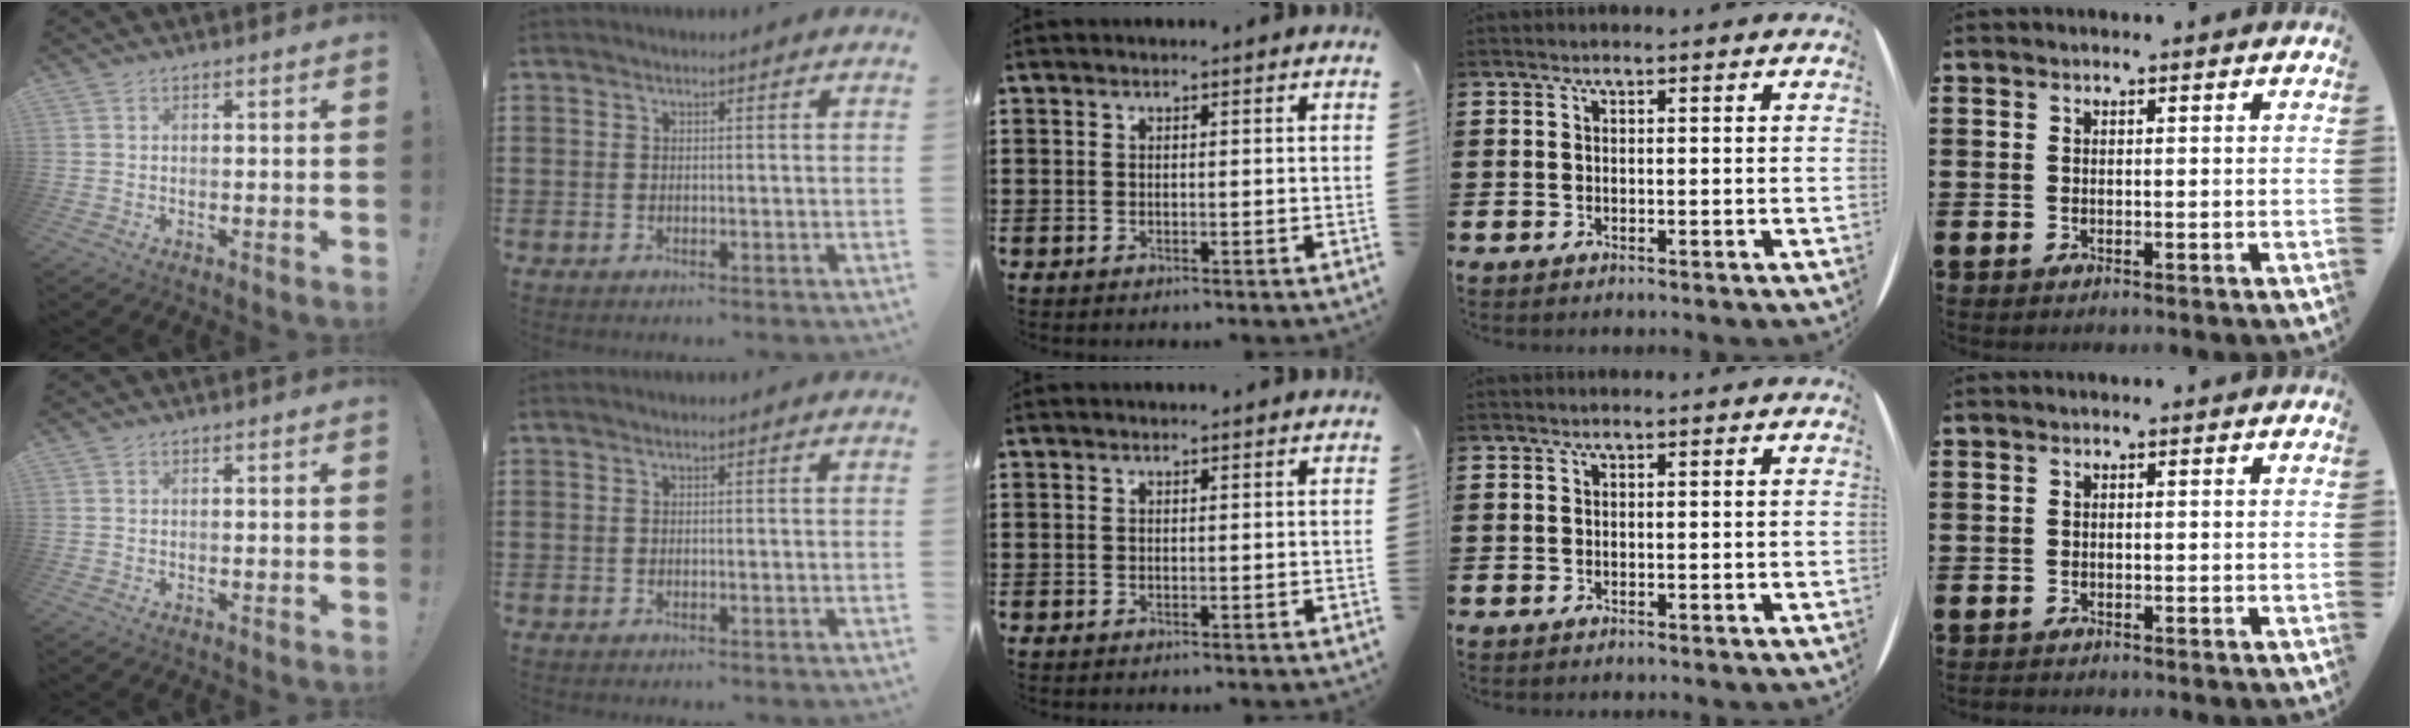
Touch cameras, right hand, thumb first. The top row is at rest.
{}